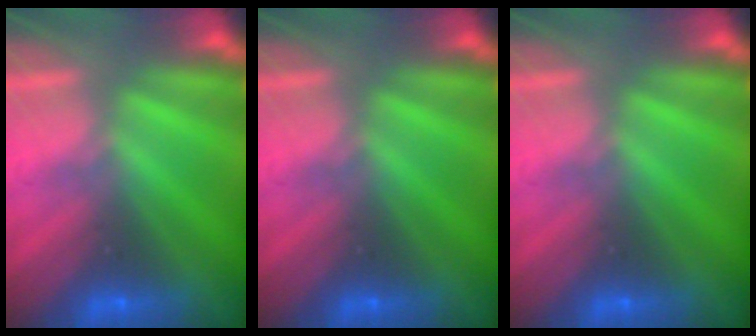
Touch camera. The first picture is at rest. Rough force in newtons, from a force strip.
{"total": 0.0}
{"total": 0.0}